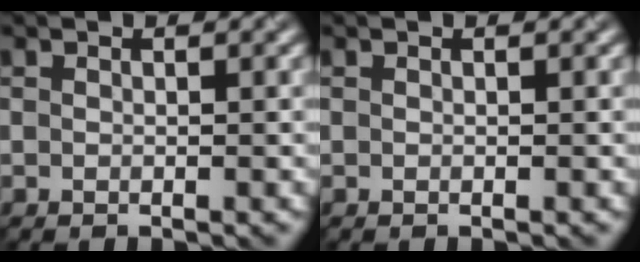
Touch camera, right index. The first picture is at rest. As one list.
[{"total": 0.0}]